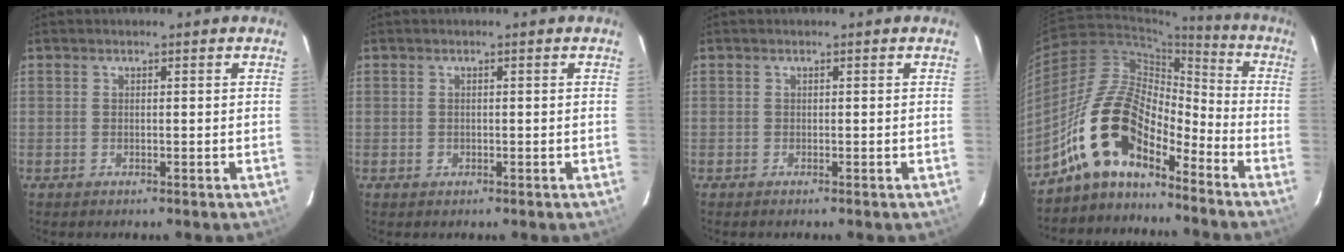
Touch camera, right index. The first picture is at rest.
{"total": 0.7, "force": [-0.2, 0.7, 0.2], "torque": [-0.001, 0.002, -0.002]}
{"total": 0.0}
{"total": 14.3, "force": [-10.3, 5.4, 8.3], "torque": [-0.154, 0.019, -0.210]}